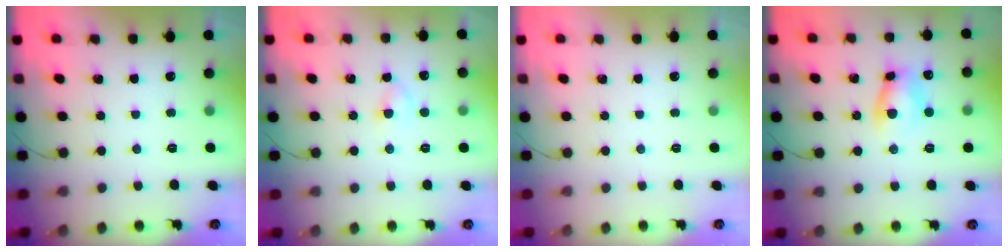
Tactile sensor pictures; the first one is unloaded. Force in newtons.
{"total": 3.3, "press": 3.1, "slide": 1.3}
{"total": 0.0}
{"total": 6.7, "press": 6.7, "slide": 0.2}